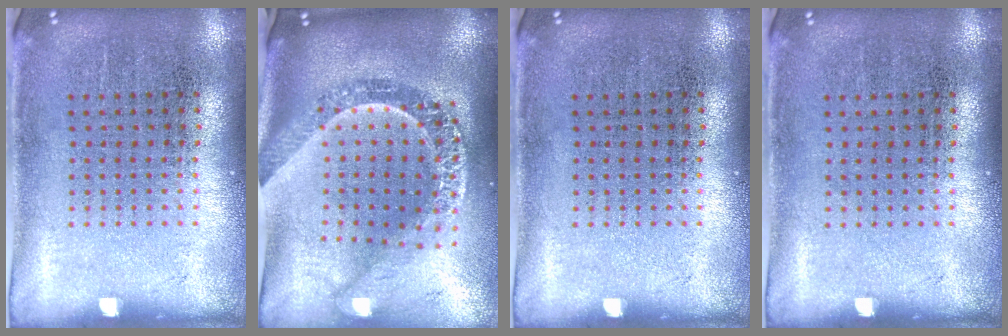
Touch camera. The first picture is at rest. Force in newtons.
{"total": 3.0, "press": 2.3, "slide": 1.9}
{"total": 0.0}
{"total": 0.0}